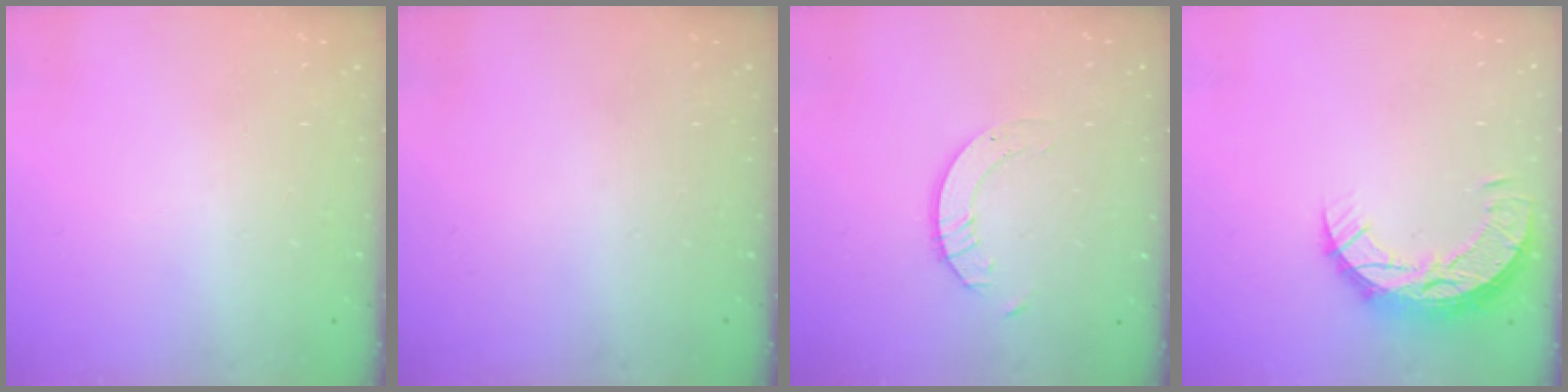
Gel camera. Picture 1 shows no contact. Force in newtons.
{"total": 0.0}
{"total": 2.3, "press": 2.3, "slide": 0.2}
{"total": 10.3, "press": 10.2, "slide": 0.8}